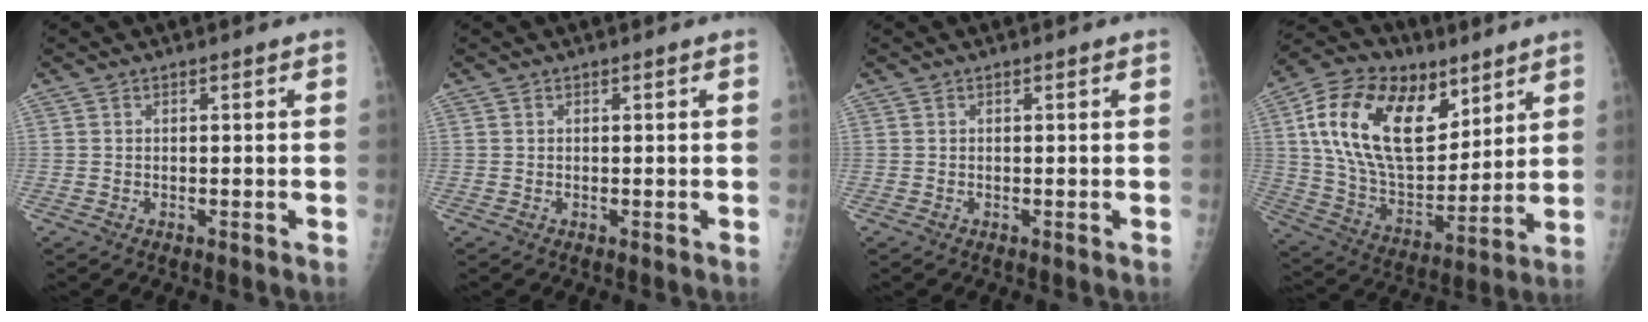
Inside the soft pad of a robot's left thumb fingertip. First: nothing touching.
{"total": 0.0}
{"total": 0.0}
{"total": 25.1, "force": [10.6, 14.8, 17.3], "torque": [-0.289, -0.026, 0.189]}